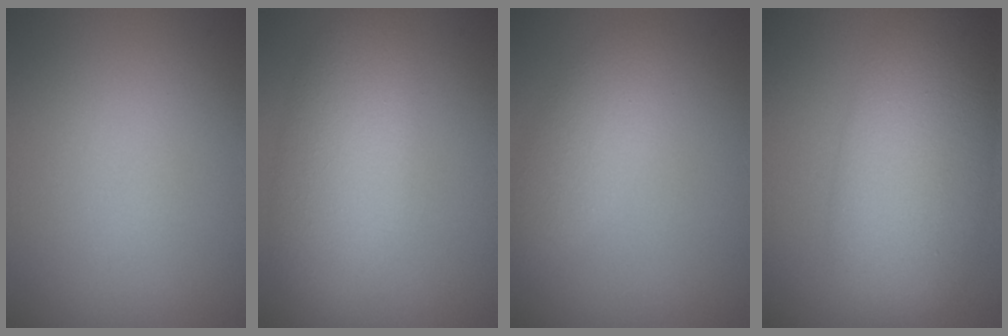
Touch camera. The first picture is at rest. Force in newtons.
{"total": 5.7, "press": 5.7, "slide": 0.5}
{"total": 2.8, "press": 2.8, "slide": 0.2}
{"total": 8.3, "press": 8.3, "slide": 0.2}